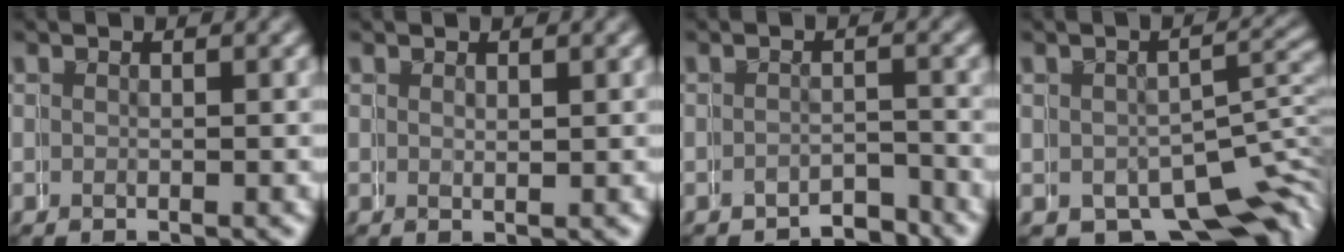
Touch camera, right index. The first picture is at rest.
{"total": 0.6, "force": [0.6, 0.0, -0.1], "torque": [0.005, 0.001, 0.011]}
{"total": 2.6, "force": [-2.4, 0.8, -0.3], "torque": [0.012, -0.006, -0.043]}
{"total": 8.4, "force": [-3.5, 5.4, 5.3], "torque": [-0.058, -0.025, -0.044]}